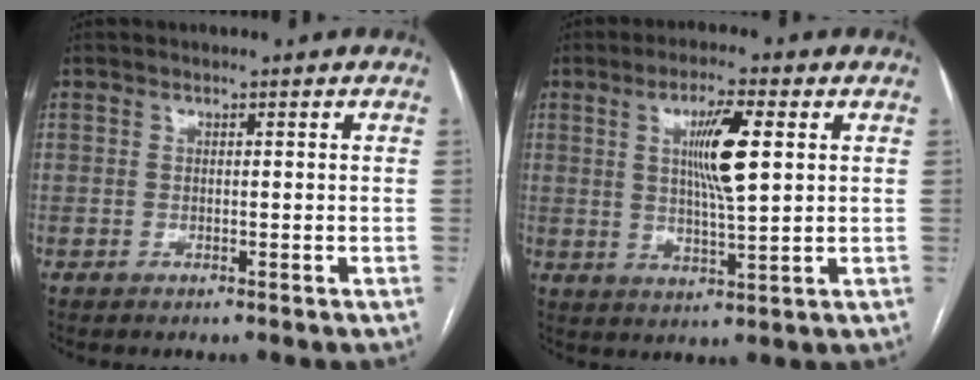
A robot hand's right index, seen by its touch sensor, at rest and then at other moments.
{"total": 8.3, "force": [2.2, 0.8, 8.0], "torque": [-0.142, -0.001, 0.039]}